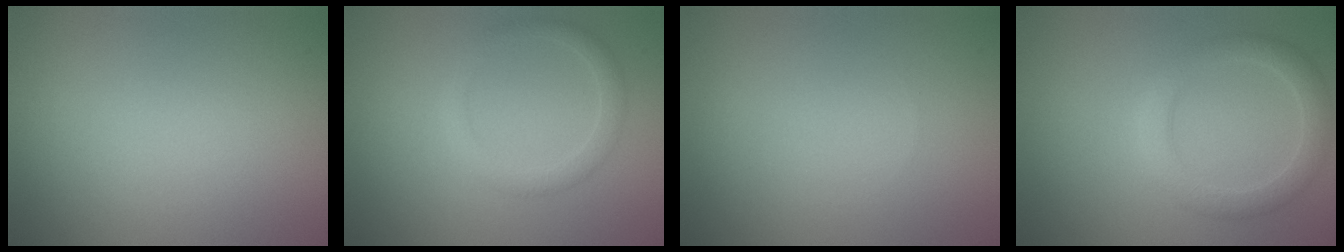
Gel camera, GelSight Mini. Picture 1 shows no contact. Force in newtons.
{"total": 1.9, "press": 1.9, "slide": 0.1}
{"total": 0.0}
{"total": 2.9, "press": 2.9, "slide": 0.1}